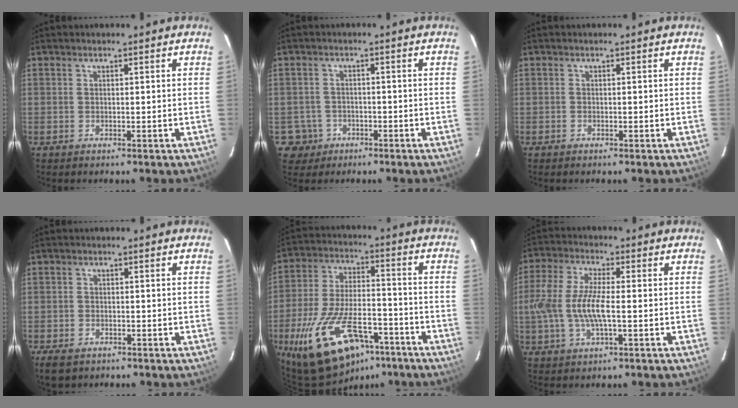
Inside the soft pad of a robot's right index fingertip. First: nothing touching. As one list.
[{"total": 4.7, "force": [-2.0, 4.3, 0.0], "torque": [-0.012, 0.018, -0.031]}, {"total": 0.5, "force": [-0.5, 0.2, 0.0], "torque": [0.000, -0.001, -0.011]}, {"total": 4.8, "force": [-3.1, 3.0, 2.0], "torque": [-0.056, -0.008, -0.052]}, {"total": 21.2, "force": [-13.2, 9.6, 13.5], "torque": [-0.261, -0.015, -0.212]}, {"total": 10.0, "force": [-1.3, 3.0, 9.4], "torque": [-0.201, 0.001, -0.030]}]